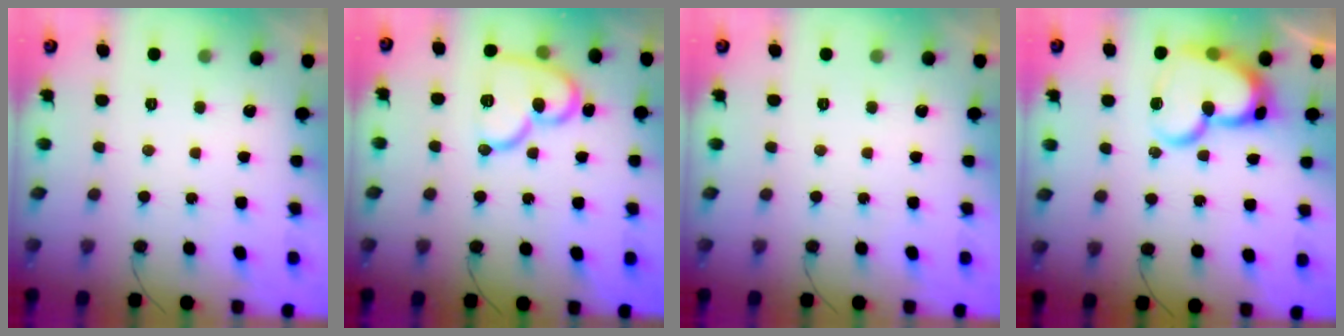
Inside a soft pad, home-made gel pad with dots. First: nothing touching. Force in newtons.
{"total": 15.7, "press": 15.6, "slide": 1.6}
{"total": 0.0}
{"total": 18.5, "press": 18.4, "slide": 2.1}